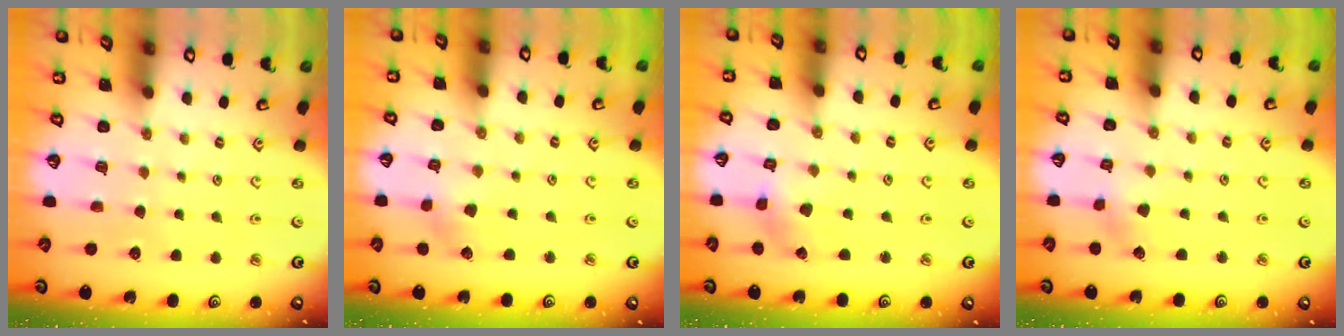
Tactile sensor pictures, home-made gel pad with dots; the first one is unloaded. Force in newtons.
{"total": 2.8, "press": 2.7, "slide": 0.4}
{"total": 1.5, "press": 1.5, "slide": 0.3}
{"total": 2.7, "press": 2.7, "slide": 0.7}